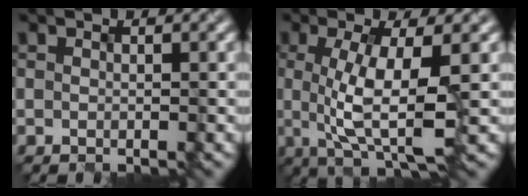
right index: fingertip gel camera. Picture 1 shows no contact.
{"total": 6.2, "force": [-0.6, 1.7, 5.9], "torque": [-0.112, -0.011, -0.002]}